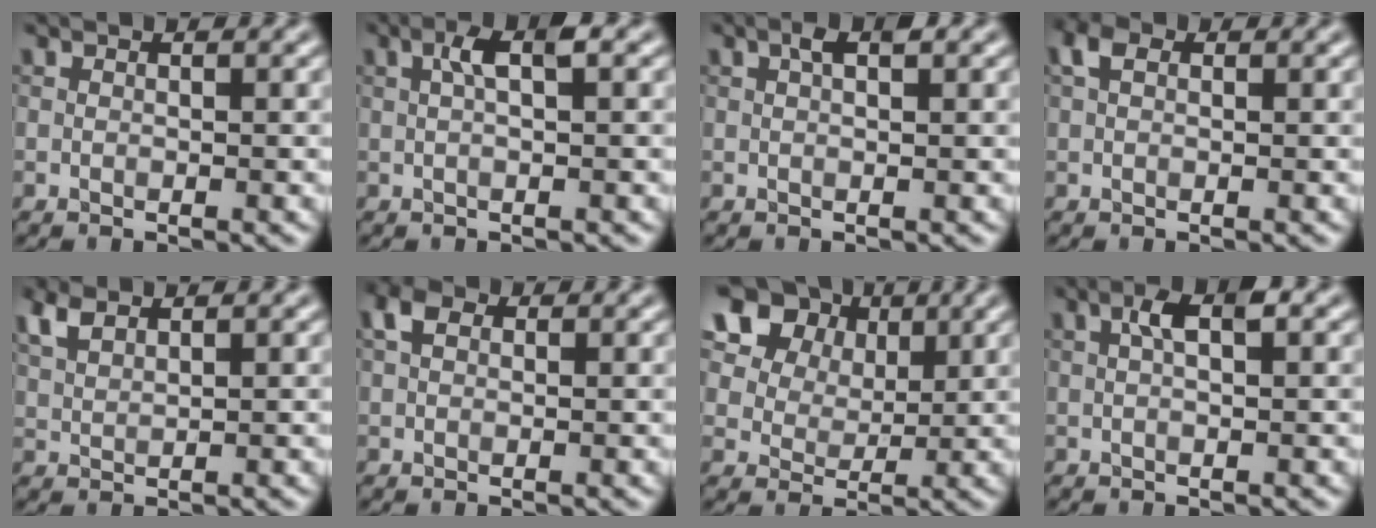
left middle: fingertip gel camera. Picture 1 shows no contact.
{"total": 2.5, "force": [0.6, 0.5, 2.3], "torque": [-0.044, 0.012, 0.008]}
{"total": 1.7, "force": [0.7, 0.5, 1.4], "torque": [-0.026, 0.005, 0.011]}
{"total": 1.9, "force": [0.7, 1.2, 1.3], "torque": [-0.025, 0.009, 0.008]}
{"total": 2.4, "force": [1.7, 0.9, 1.5], "torque": [-0.038, 0.007, 0.038]}
{"total": 2.3, "force": [0.9, 1.6, 1.4], "torque": [-0.028, 0.009, 0.011]}
{"total": 14.5, "force": [7.8, 10.5, 6.2], "torque": [-0.172, 0.024, 0.165]}
{"total": 2.6, "force": [0.7, 0.8, 2.3], "torque": [-0.042, 0.010, 0.008]}